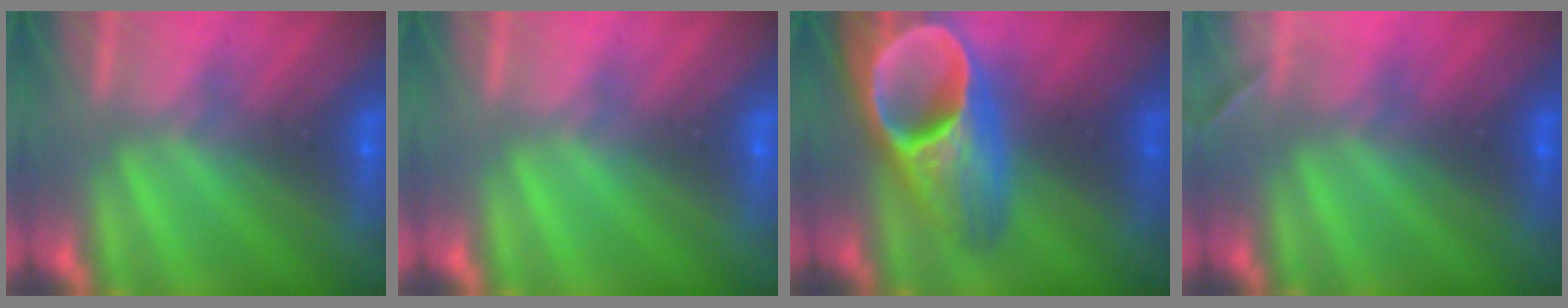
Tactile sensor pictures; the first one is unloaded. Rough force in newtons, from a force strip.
{"total": 0.0}
{"total": 9.4}
{"total": 1.7}